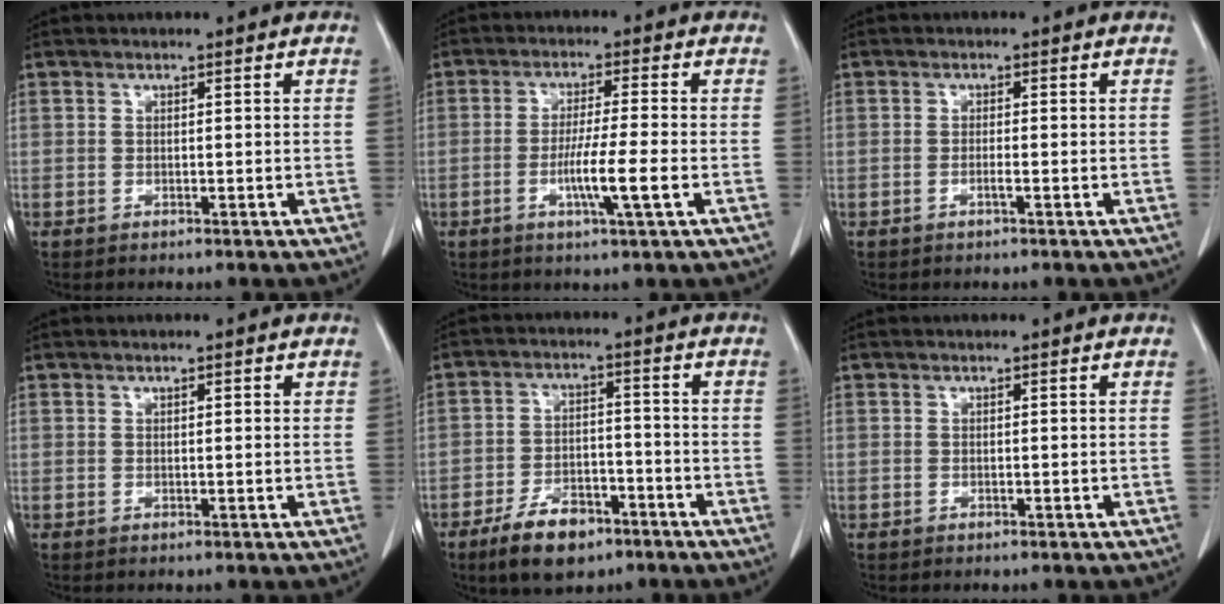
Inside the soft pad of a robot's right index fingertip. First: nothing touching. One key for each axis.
{"total": 7.4, "fx": -2.2, "fy": -0.2, "fz": 7.0, "tx": -0.125, "ty": -0.012, "tz": -0.039}
{"total": 1.5, "fx": -0.5, "fy": 0.3, "fz": 1.3, "tx": -0.027, "ty": 0.001, "tz": -0.010}
{"total": 1.2, "fx": 0.6, "fy": 0.5, "fz": 1.0, "tx": -0.021, "ty": 0.002, "tz": 0.009}
{"total": 9.7, "fx": -6.2, "fy": 4.7, "fz": 5.8, "tx": -0.106, "ty": 0.002, "tz": -0.103}
{"total": 0.0}